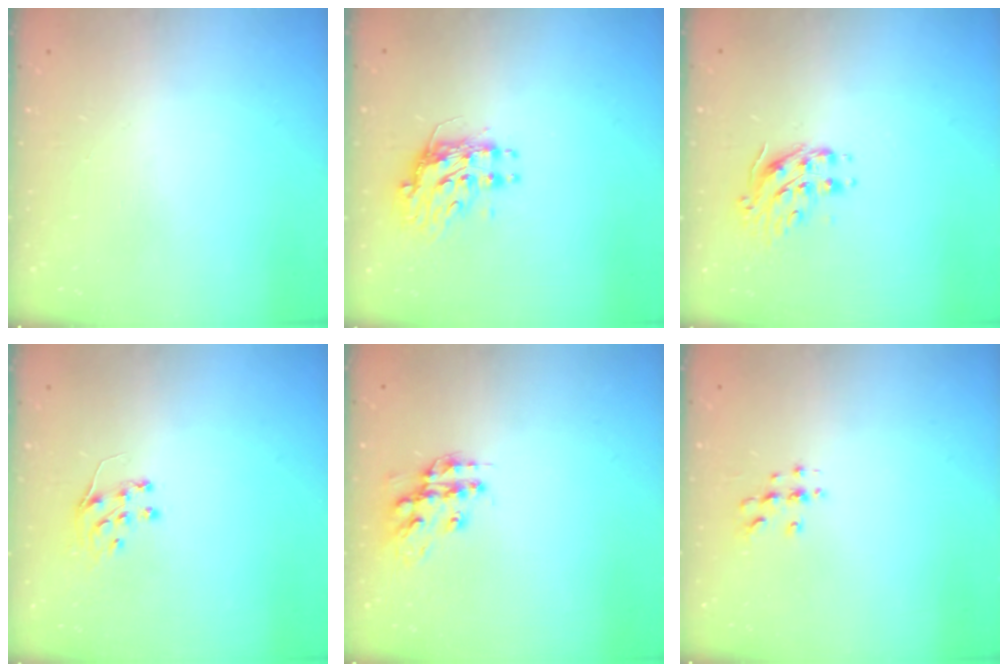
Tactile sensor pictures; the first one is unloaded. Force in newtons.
{"total": 9.2, "press": 9.2, "slide": 0.9}
{"total": 8.7, "press": 8.7, "slide": 0.5}
{"total": 6.5, "press": 6.4, "slide": 0.6}
{"total": 12.5, "press": 12.5, "slide": 0.9}
{"total": 3.0, "press": 3.0, "slide": 0.3}